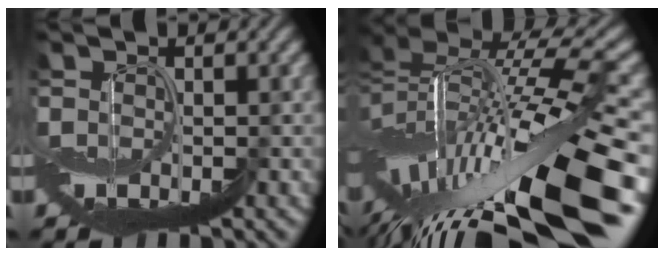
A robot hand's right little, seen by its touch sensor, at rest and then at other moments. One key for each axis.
{"total": 16.2, "fx": -3.2, "fy": 5.1, "fz": 15.0, "tx": -0.259, "ty": 0.002, "tz": -0.049}